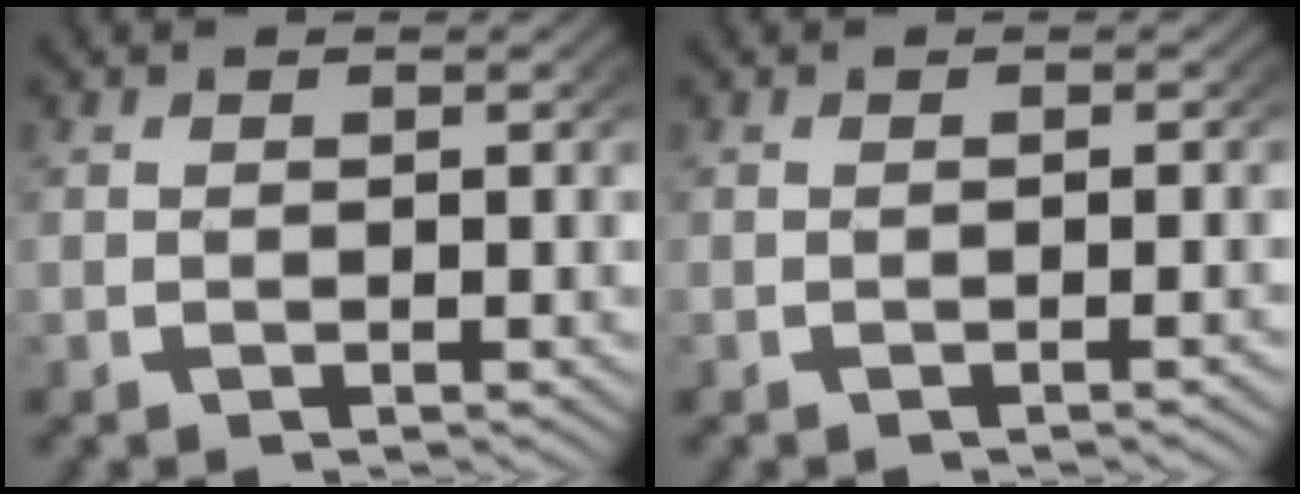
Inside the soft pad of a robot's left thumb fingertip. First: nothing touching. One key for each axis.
{"total": 0.7, "fx": -0.5, "fy": -0.2, "fz": 0.5, "tx": -0.008, "ty": 0.007, "tz": -0.008}